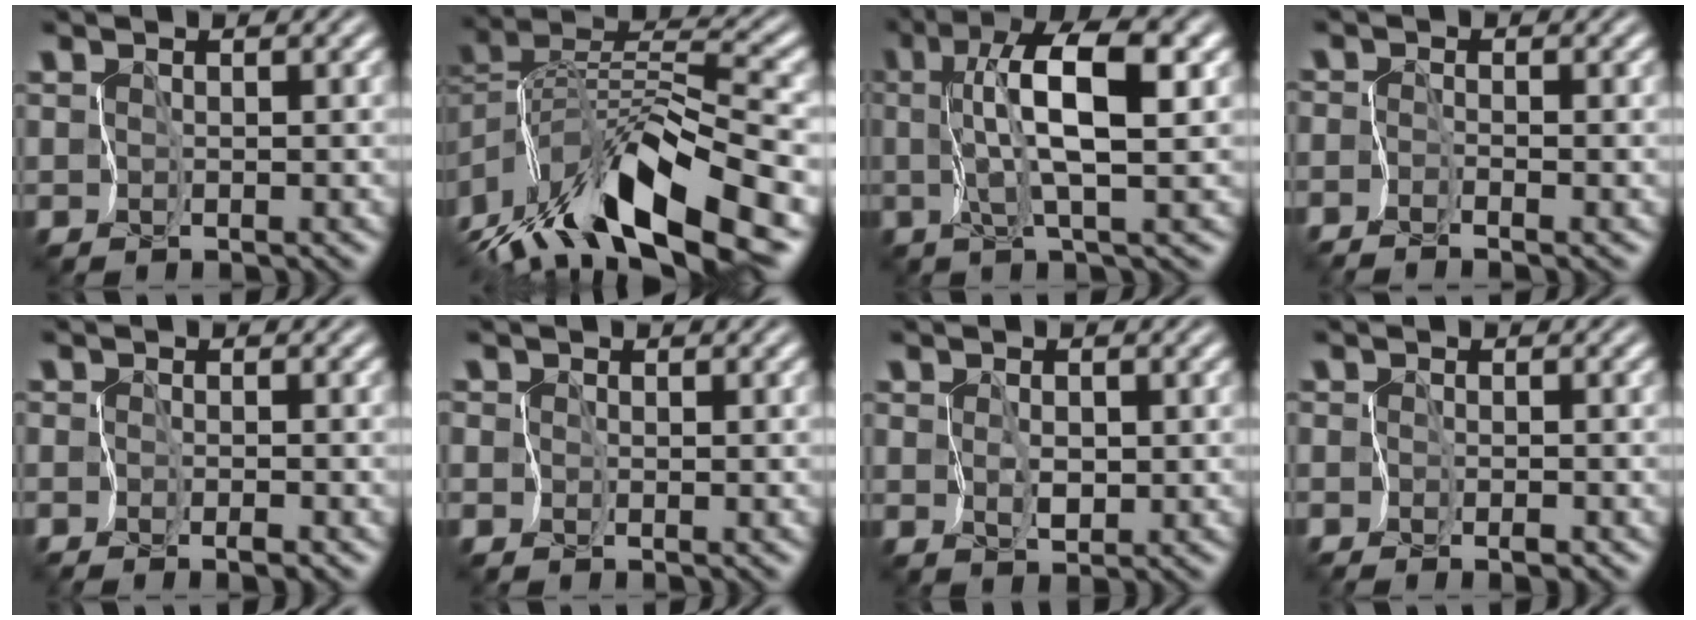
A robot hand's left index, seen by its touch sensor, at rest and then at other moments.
{"total": 12.1, "force": [-6.5, 3.3, 9.7], "torque": [-0.181, 0.024, -0.113]}
{"total": 6.8, "force": [1.3, 1.1, 6.6], "torque": [-0.112, 0.010, 0.018]}
{"total": 1.5, "force": [-1.4, -0.6, 0.3], "torque": [-0.012, -0.007, -0.033]}
{"total": 1.2, "force": [-1.2, 0.0, 0.4], "torque": [-0.010, -0.004, -0.024]}
{"total": 0.7, "force": [-0.1, 0.6, 0.2], "torque": [0.002, 0.000, -0.006]}
{"total": 1.3, "force": [-0.1, 0.9, 1.0], "torque": [-0.019, -0.005, 0.001]}
{"total": 1.1, "force": [-1.0, 0.2, 0.3], "torque": [-0.007, -0.005, -0.022]}